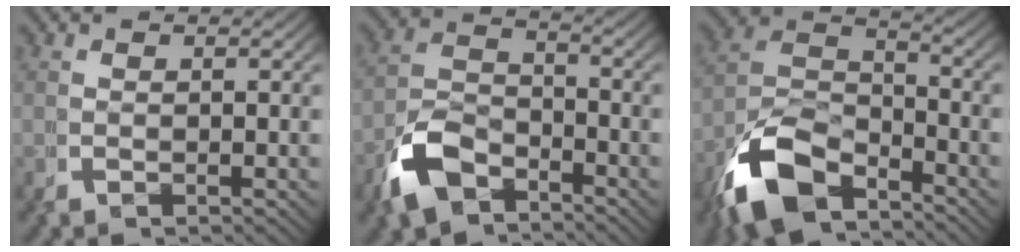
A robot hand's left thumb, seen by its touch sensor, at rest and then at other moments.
{"total": 5.5, "force": [-3.6, 3.5, 2.3], "torque": [-0.052, -0.018, -0.057]}
{"total": 9.0, "force": [-4.9, 5.5, 5.2], "torque": [-0.103, -0.025, -0.076]}